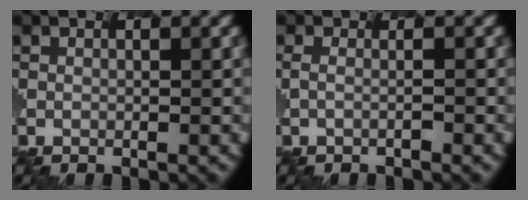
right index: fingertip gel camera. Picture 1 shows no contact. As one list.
[{"total": 0.9, "force": [-0.2, -0.4, -0.8], "torque": [0.006, 0.014, -0.017]}]